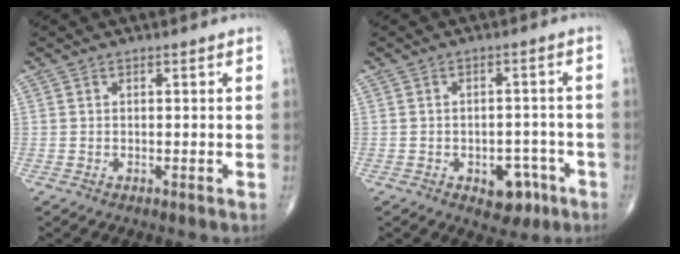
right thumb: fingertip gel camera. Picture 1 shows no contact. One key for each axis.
{"total": 6.4, "fx": -3.0, "fy": 4.1, "fz": 3.9, "tx": -0.021, "ty": 0.023, "tz": -0.034}